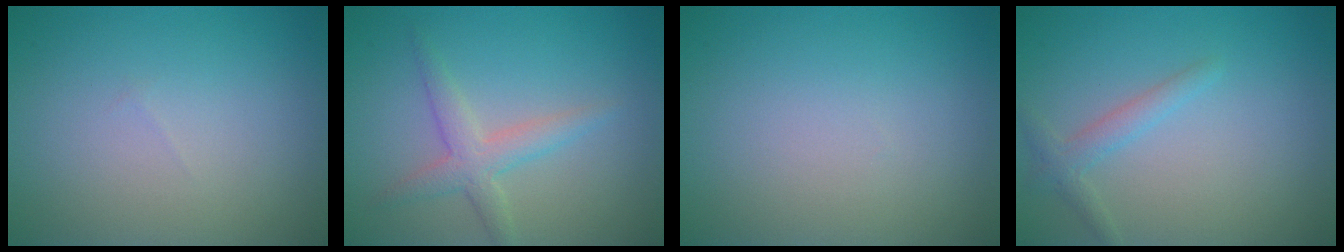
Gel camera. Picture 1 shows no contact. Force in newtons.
{"total": 2.7, "press": 2.7, "slide": 0.0}
{"total": 0.0}
{"total": 1.6, "press": 1.6, "slide": 0.1}